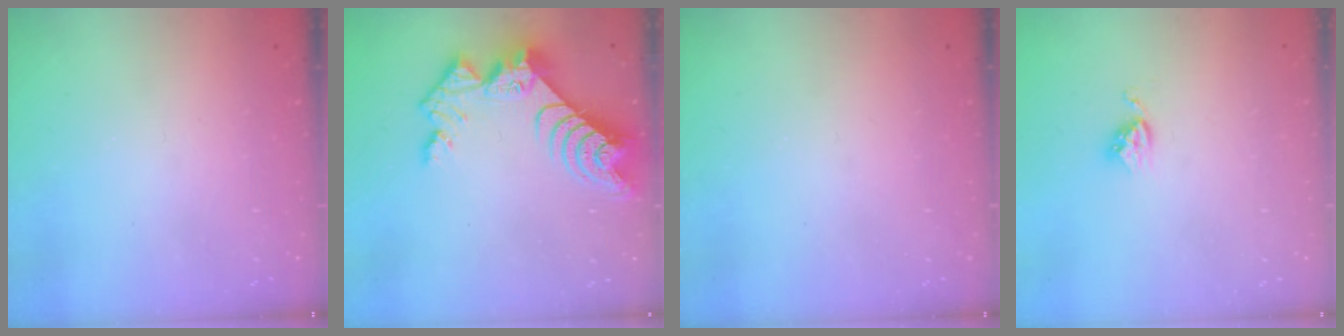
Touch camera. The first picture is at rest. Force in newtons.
{"total": 12.5, "press": 12.5, "slide": 1.2}
{"total": 0.0}
{"total": 3.9, "press": 3.9, "slide": 0.4}